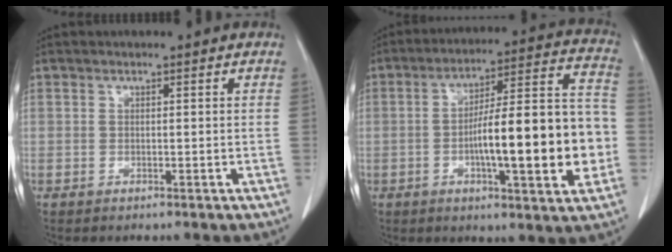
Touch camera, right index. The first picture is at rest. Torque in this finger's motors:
{"motor_torque": [1.51, -0.63, 0.94, 0.21]}